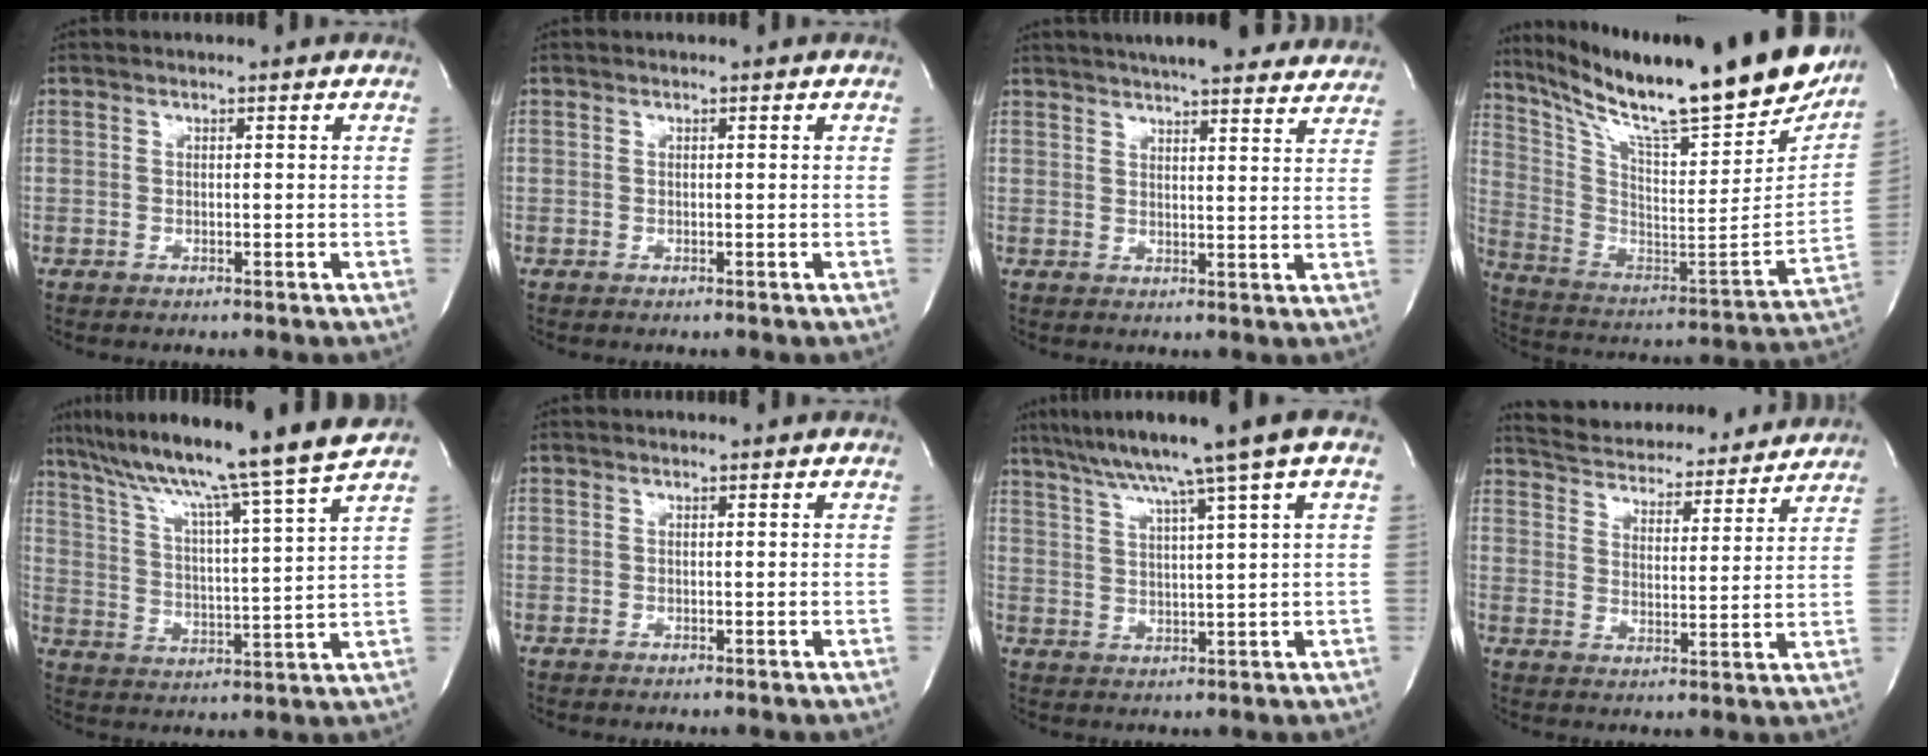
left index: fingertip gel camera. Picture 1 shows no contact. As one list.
[{"total": 0.0}, {"total": 21.5, "force": [19.1, 3.6, 9.3], "torque": [-0.144, 0.016, 0.239]}, {"total": 29.6, "force": [24.2, 3.7, 16.6], "torque": [-0.290, -0.068, 0.357]}, {"total": 18.6, "force": [15.5, -3.0, 9.9], "torque": [-0.169, -0.032, 0.232]}, {"total": 0.0}, {"total": 11.0, "force": [7.3, -2.2, 7.8], "torque": [-0.129, 0.015, 0.115]}, {"total": 19.1, "force": [17.9, 4.2, 5.2], "torque": [-0.091, 0.008, 0.250]}]